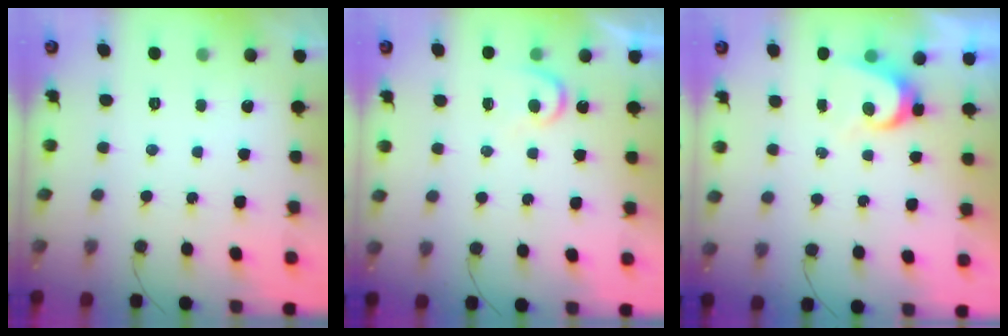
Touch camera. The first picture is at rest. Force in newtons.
{"total": 5.4, "press": 5.4, "slide": 0.5}
{"total": 5.0, "press": 5.0, "slide": 0.5}